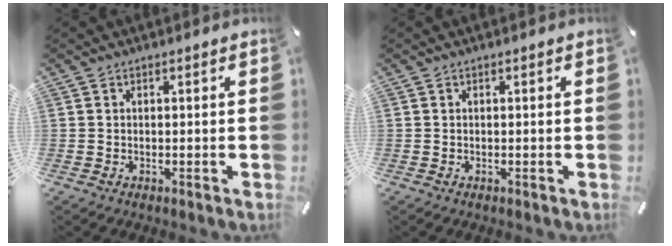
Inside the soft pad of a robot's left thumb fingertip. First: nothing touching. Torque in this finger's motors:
{"motor_torque": [0.00, 0.00, 0.00, 0.00, 0.00]}